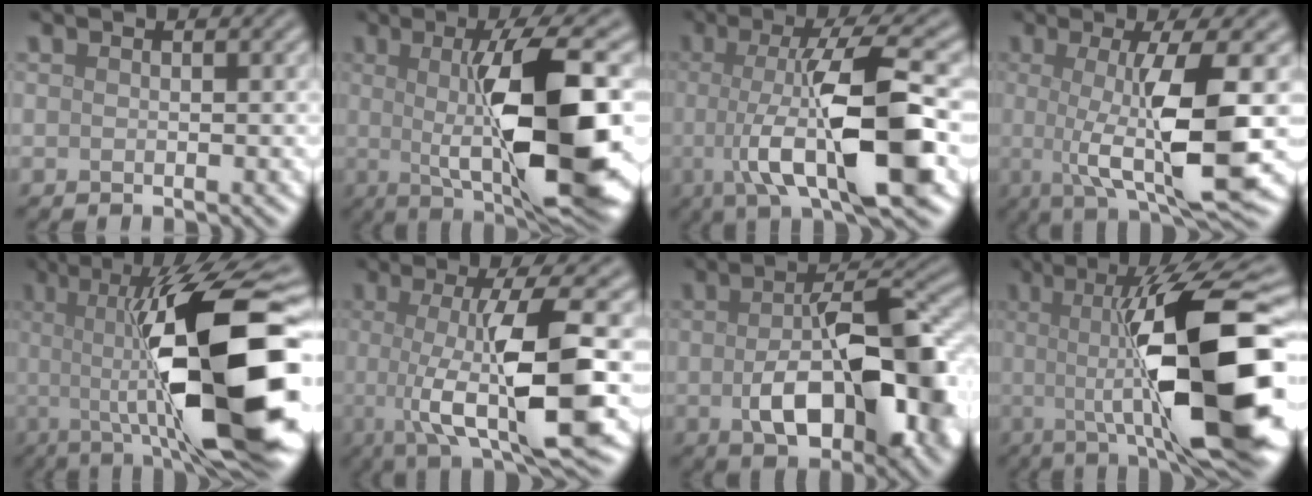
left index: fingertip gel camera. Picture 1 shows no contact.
{"total": 12.5, "force": [0.4, 3.0, 12.1], "torque": [-0.176, -0.006, 0.009]}
{"total": 11.0, "force": [-1.3, 2.7, 10.6], "torque": [-0.161, -0.003, -0.025]}
{"total": 9.2, "force": [-0.1, 1.9, 9.0], "torque": [-0.133, -0.011, 0.003]}
{"total": 17.1, "force": [0.5, 4.5, 16.5], "torque": [-0.222, 0.007, 0.002]}
{"total": 10.5, "force": [-0.6, 2.6, 10.1], "torque": [-0.153, -0.013, -0.010]}
{"total": 11.4, "force": [-2.0, 5.6, 9.8], "torque": [-0.162, -0.011, -0.031]}
{"total": 15.3, "force": [0.3, 3.9, 14.8], "torque": [-0.195, 0.000, 0.000]}